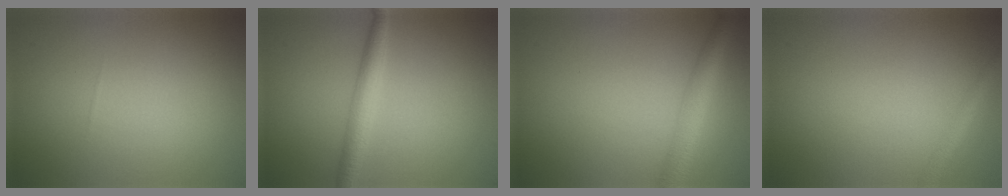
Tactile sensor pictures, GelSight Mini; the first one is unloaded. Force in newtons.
{"total": 2.9, "press": 2.9, "slide": 0.1}
{"total": 3.8, "press": 3.8, "slide": 0.1}
{"total": 1.8, "press": 1.8, "slide": 0.0}